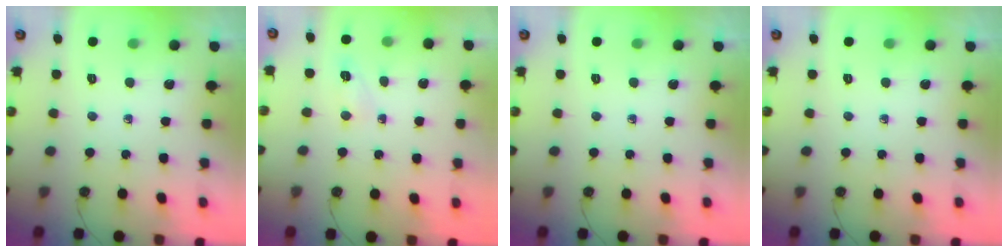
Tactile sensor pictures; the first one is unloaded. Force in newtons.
{"total": 2.9, "press": 2.8, "slide": 0.5}
{"total": 0.0}
{"total": 0.0}